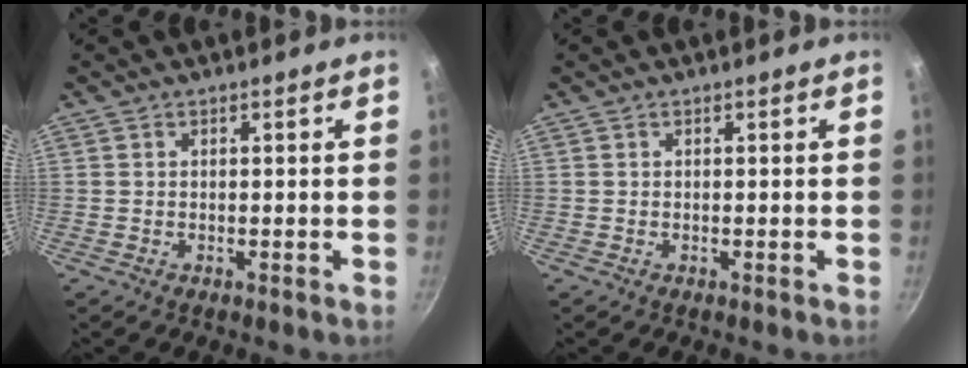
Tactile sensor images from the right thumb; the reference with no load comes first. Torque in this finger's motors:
{"motor_torque": [-0.18, -0.02, -0.01, -0.10, 0.01]}